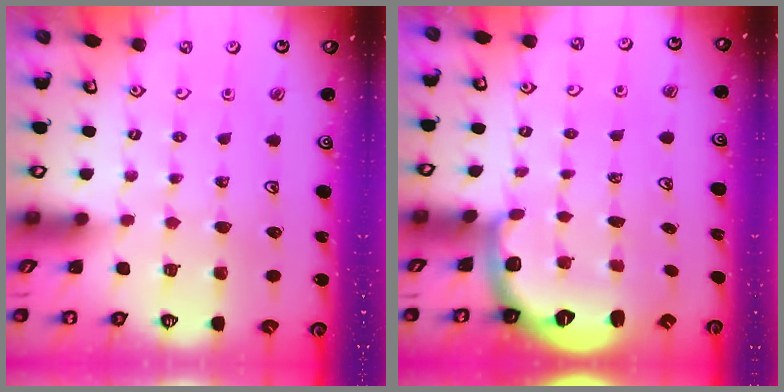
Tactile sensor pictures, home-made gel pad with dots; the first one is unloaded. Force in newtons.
{"total": 2.4, "press": 1.8, "slide": 1.6}